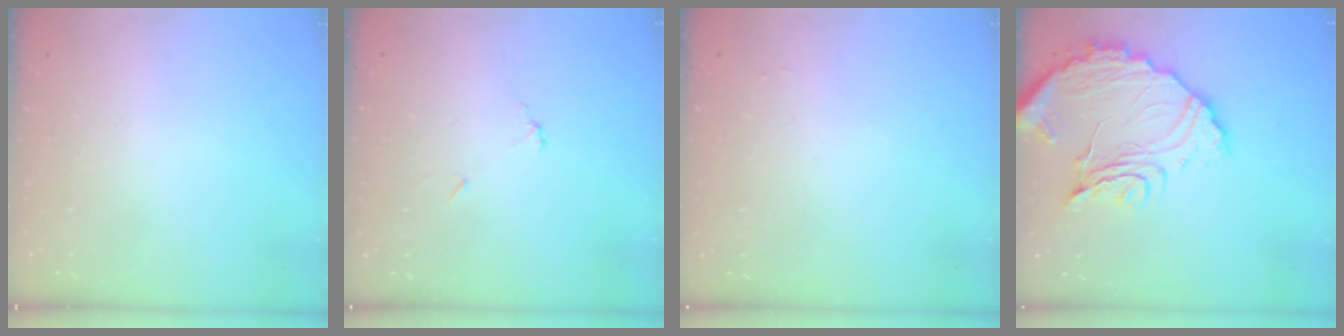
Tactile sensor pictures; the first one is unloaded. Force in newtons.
{"total": 4.7, "press": 4.6, "slide": 0.3}
{"total": 5.9, "press": 5.9, "slide": 0.3}
{"total": 15.9, "press": 15.8, "slide": 1.2}